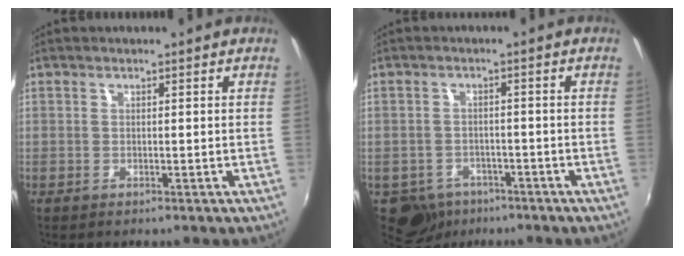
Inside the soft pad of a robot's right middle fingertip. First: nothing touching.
{"total": 7.6, "force": [-4.6, 5.7, 2.1], "torque": [-0.065, -0.003, -0.065]}